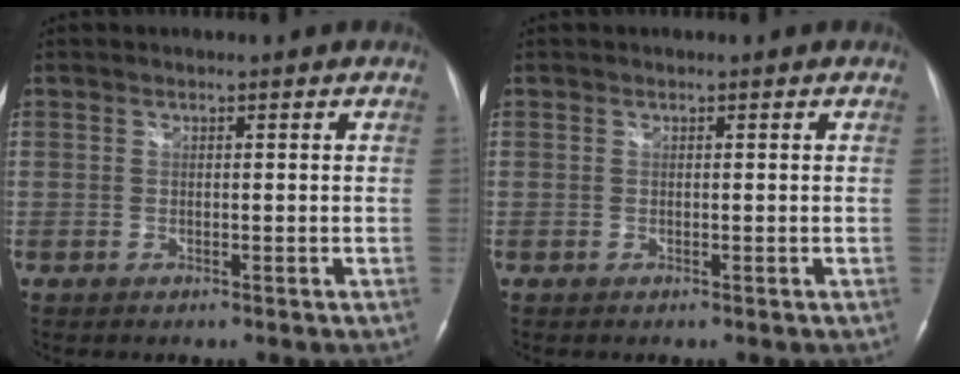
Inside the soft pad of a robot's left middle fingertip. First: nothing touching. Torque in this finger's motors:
{"motor_torque": [-0.08, -0.02, 0.09, 0.00]}